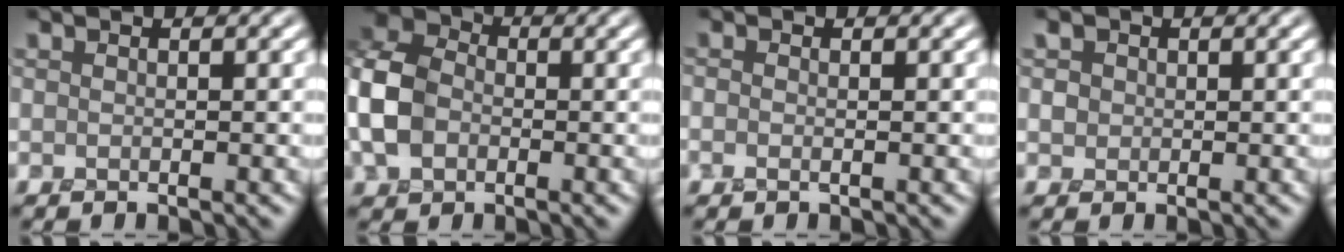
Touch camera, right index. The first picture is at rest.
{"total": 6.0, "force": [-1.4, 4.6, 3.6], "torque": [-0.097, 0.005, -0.043]}
{"total": 0.0}
{"total": 1.8, "force": [0.7, 1.5, 0.7], "torque": [-0.016, 0.008, 0.014]}